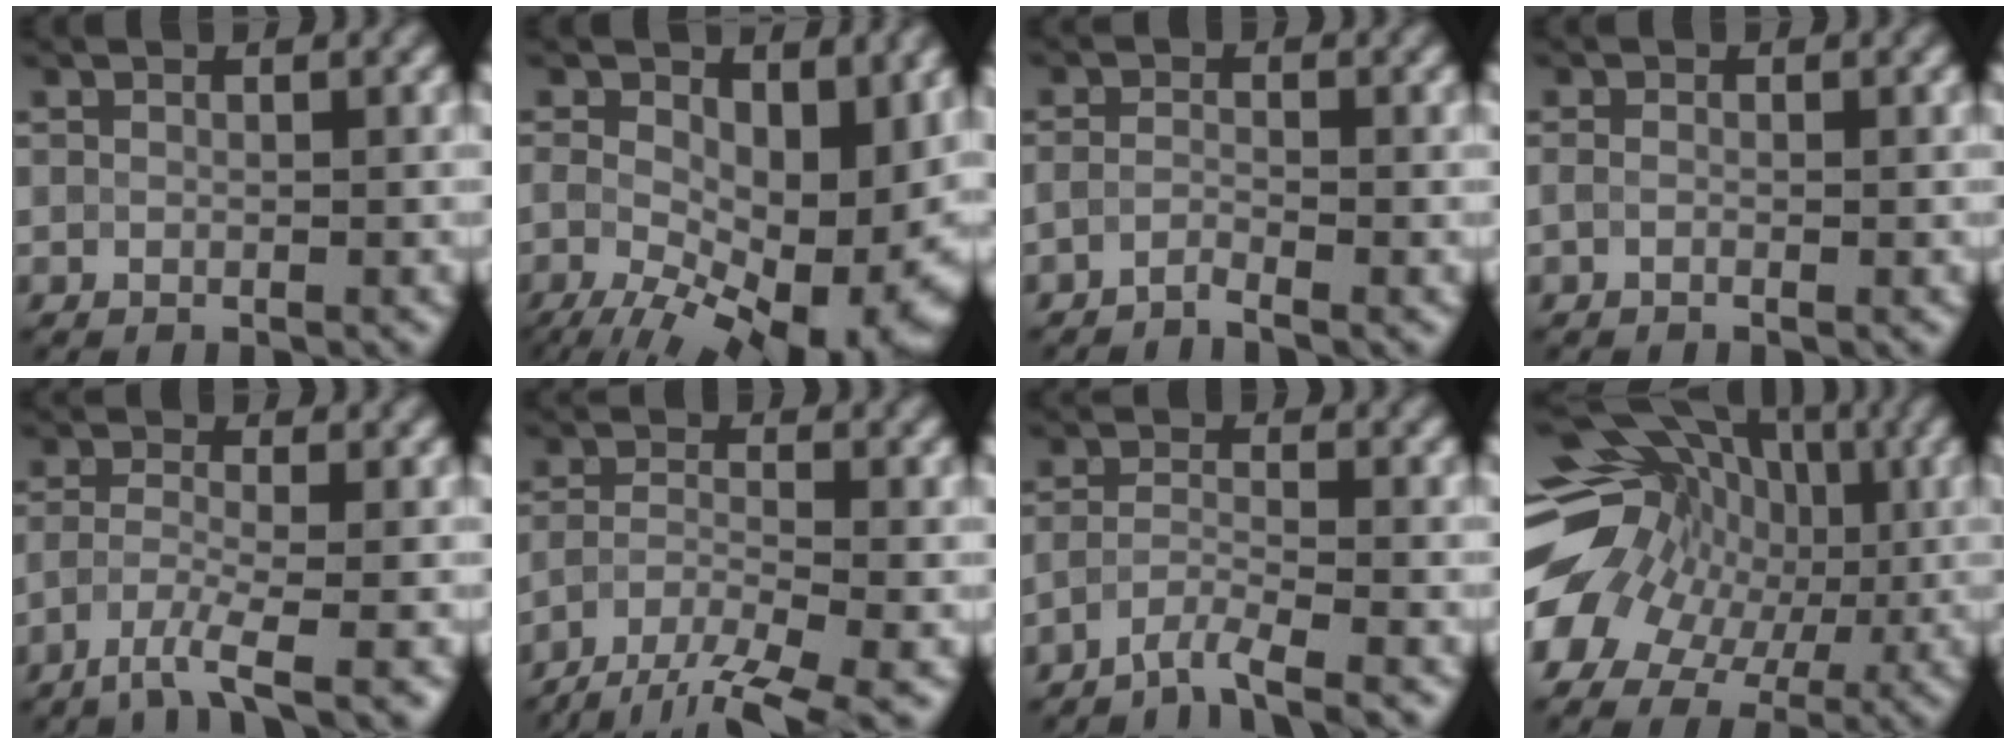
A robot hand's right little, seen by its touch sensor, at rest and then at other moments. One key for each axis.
{"total": 16.9, "fx": -2.6, "fy": 8.9, "fz": 14.1, "tx": -0.201, "ty": -0.037, "tz": -0.012}
{"total": 1.7, "fx": -1.7, "fy": -0.1, "fz": 0.3, "tx": 0.000, "ty": 0.000, "tz": -0.033}
{"total": 1.1, "fx": -0.6, "fy": 0.3, "fz": 0.9, "tx": -0.005, "ty": -0.002, "tz": -0.008}
{"total": 3.8, "fx": -2.8, "fy": 0.2, "fz": 2.6, "tx": -0.043, "ty": -0.001, "tz": -0.059}
{"total": 6.2, "fx": -5.0, "fy": 1.1, "fz": 3.5, "tx": -0.060, "ty": -0.008, "tz": -0.088}
{"total": 3.0, "fx": -2.7, "fy": 0.1, "fz": 1.2, "tx": -0.018, "ty": -0.001, "tz": -0.060}
{"total": 18.2, "fx": -0.4, "fy": 14.8, "fz": 10.6, "tx": -0.184, "ty": 0.027, "tz": -0.025}